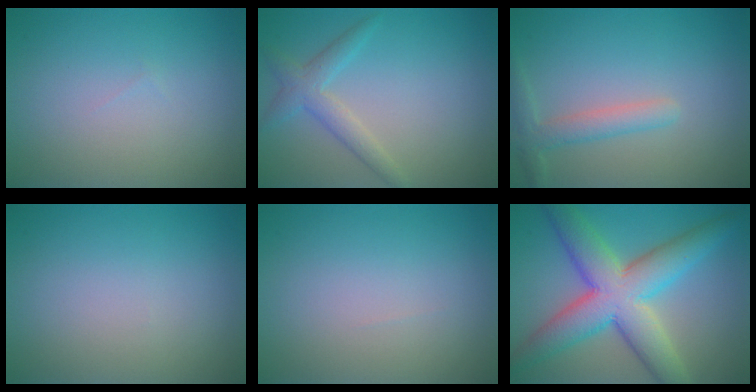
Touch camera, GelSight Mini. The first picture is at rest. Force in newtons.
{"total": 2.6, "press": 2.6, "slide": 0.2}
{"total": 2.4, "press": 2.4, "slide": 0.1}
{"total": 0.0}
{"total": 0.0}
{"total": 9.5, "press": 9.4, "slide": 0.5}